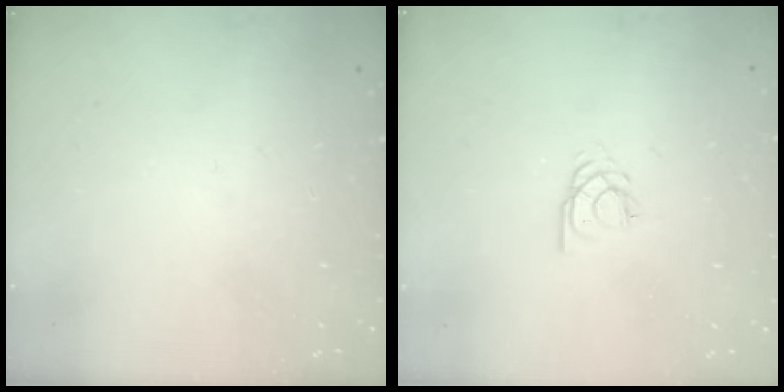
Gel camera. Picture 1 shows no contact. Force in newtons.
{"total": 2.3, "press": 2.3, "slide": 0.2}